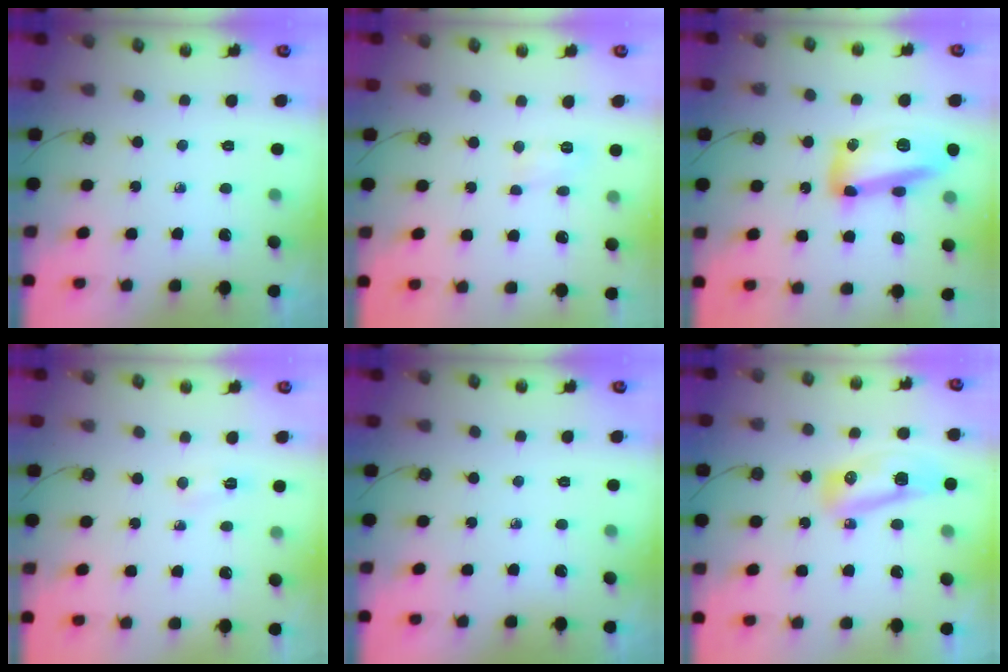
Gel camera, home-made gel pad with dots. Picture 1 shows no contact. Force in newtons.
{"total": 3.8, "press": 3.8, "slide": 0.3}
{"total": 15.1, "press": 15.0, "slide": 1.1}
{"total": 2.9, "press": 2.9, "slide": 0.4}
{"total": 0.0}
{"total": 17.2, "press": 12.7, "slide": 11.6}